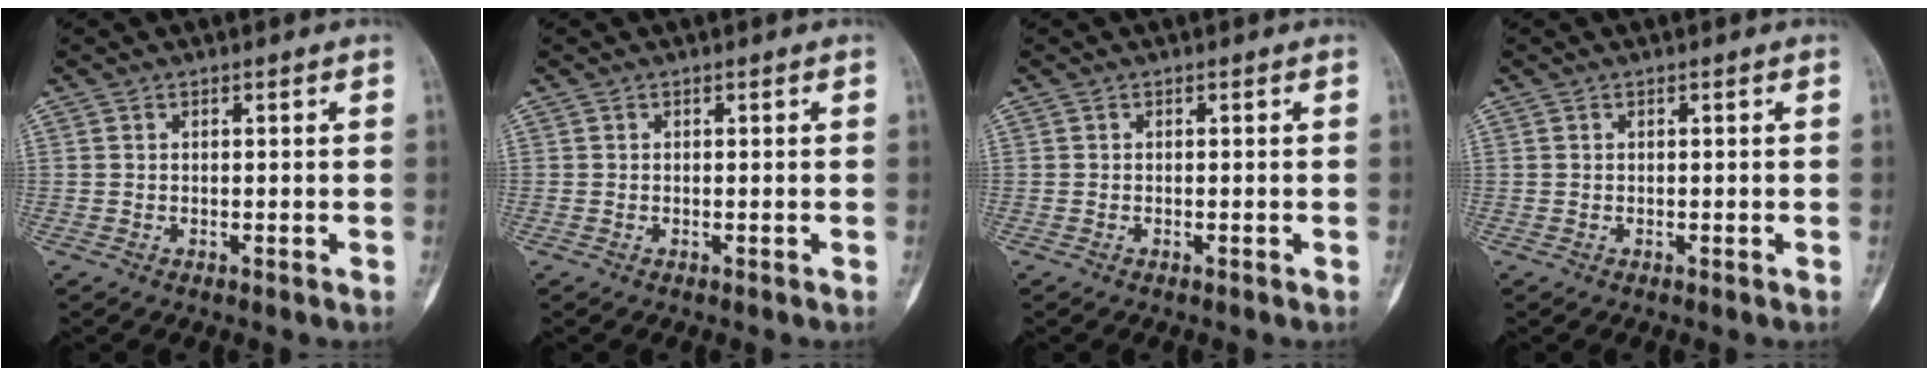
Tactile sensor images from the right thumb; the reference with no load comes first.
{"total": 0.0}
{"total": 0.0}
{"total": 0.0}